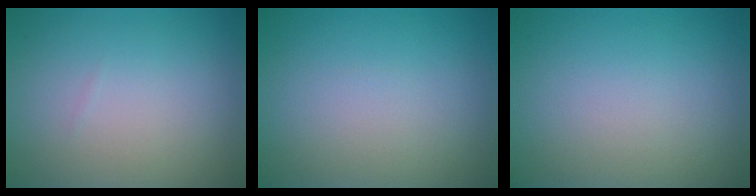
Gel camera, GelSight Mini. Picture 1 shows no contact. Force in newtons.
{"total": 0.0}
{"total": 0.0}